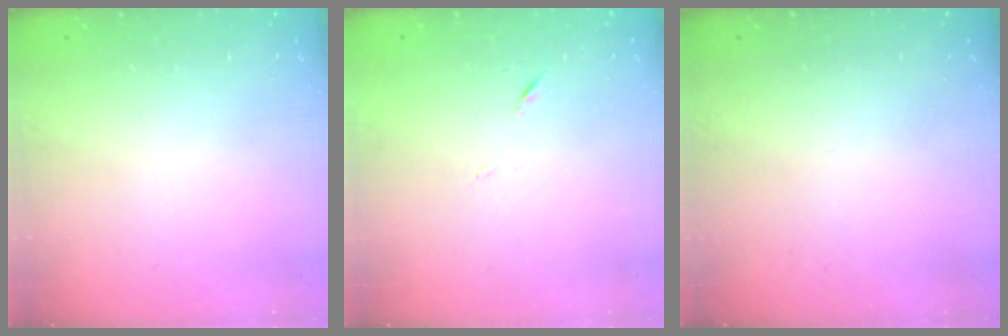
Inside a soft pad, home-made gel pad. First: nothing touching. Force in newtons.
{"total": 4.0, "press": 3.9, "slide": 0.8}
{"total": 0.0}